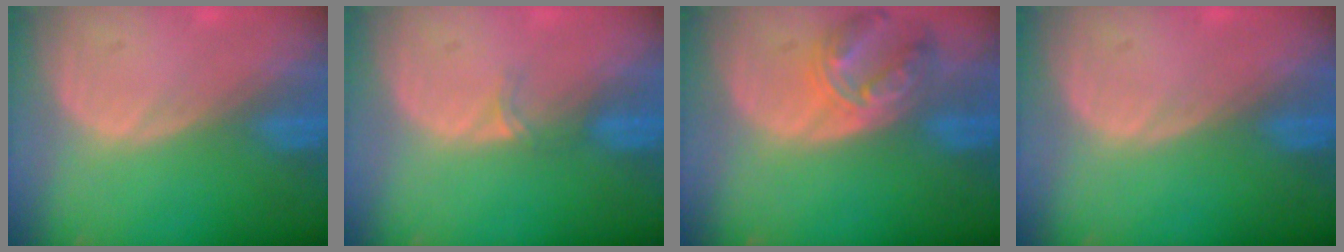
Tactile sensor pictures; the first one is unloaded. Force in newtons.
{"total": 1.6, "press": 1.3, "slide": 1.1}
{"total": 7.6, "press": 6.7, "slide": 3.7}
{"total": 0.0}